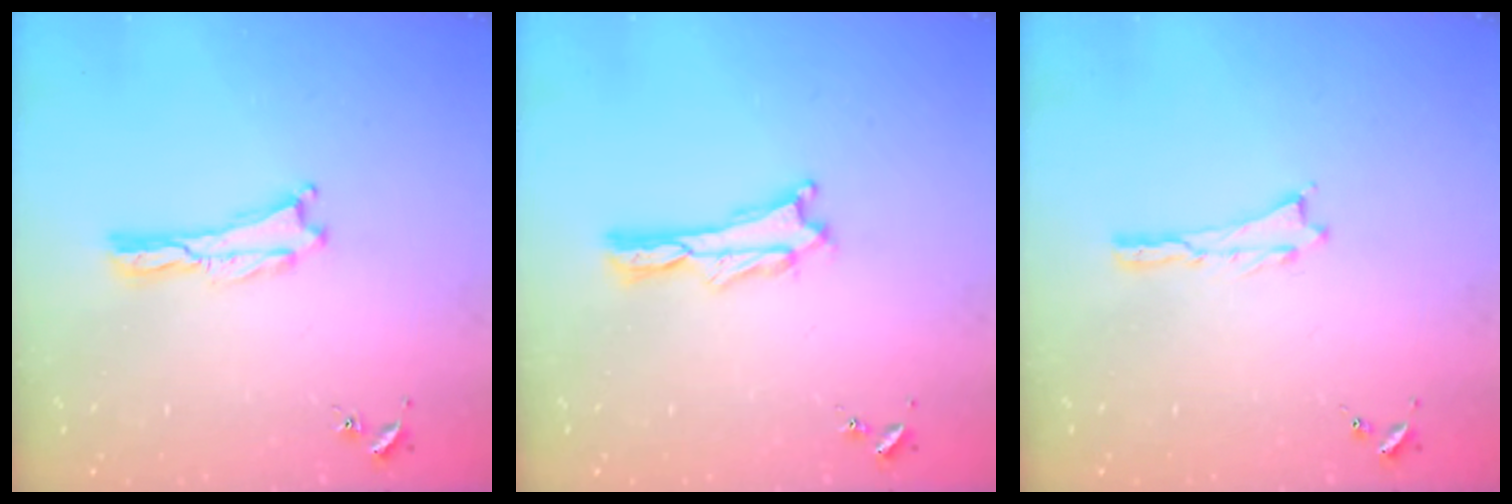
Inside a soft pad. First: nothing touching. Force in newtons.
{"total": 0.9, "press": 0.9, "slide": 0.2}
{"total": 0.0}